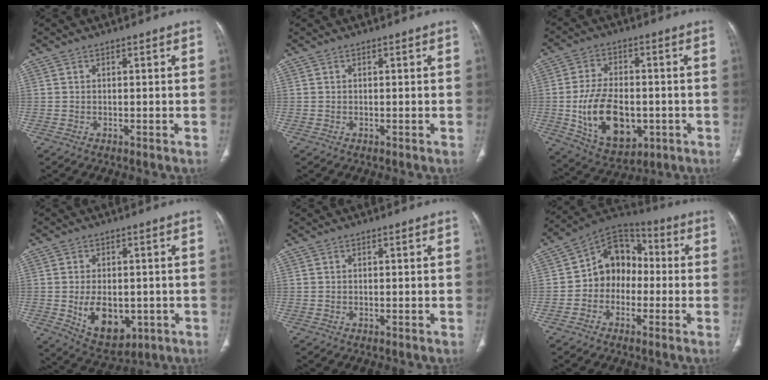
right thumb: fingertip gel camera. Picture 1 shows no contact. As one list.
[{"total": 0.0}, {"total": 15.9, "force": [-2.9, 9.8, 12.1], "torque": [-0.193, 0.002, -0.030]}, {"total": 10.9, "force": [-2.1, 6.9, 8.1], "torque": [-0.106, -0.006, -0.013]}, {"total": 0.0}, {"total": 11.5, "force": [-1.2, 9.3, 6.6], "torque": [-0.063, 0.042, -0.041]}]